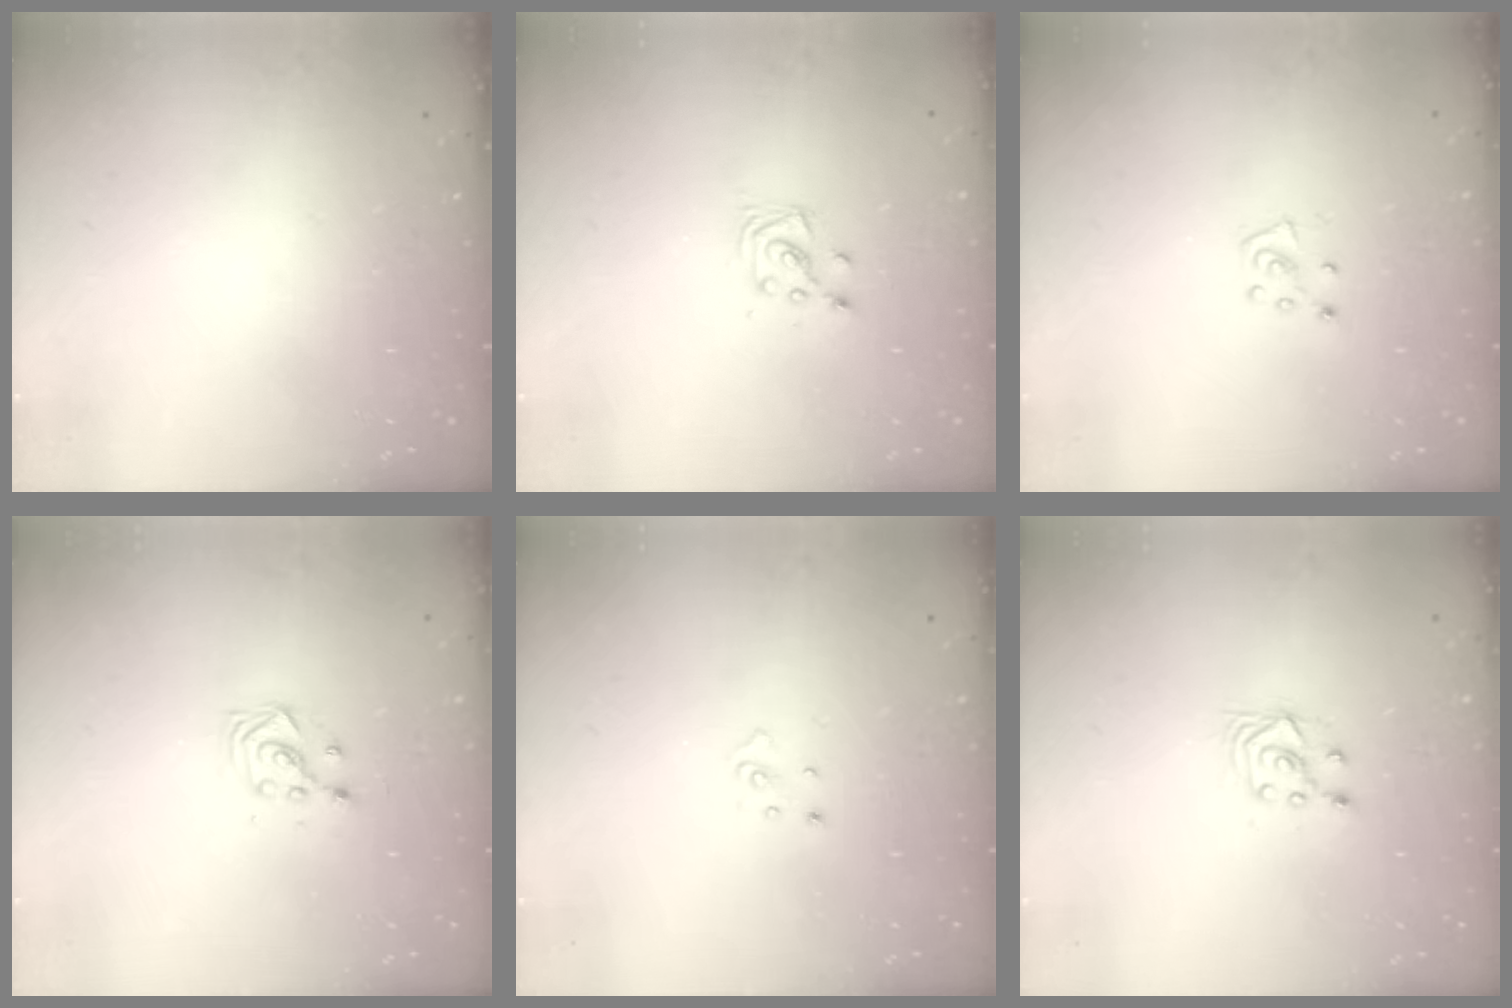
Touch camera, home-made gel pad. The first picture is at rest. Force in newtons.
{"total": 4.3, "press": 4.2, "slide": 0.5}
{"total": 5.0, "press": 4.9, "slide": 0.4}
{"total": 2.9, "press": 2.9, "slide": 0.4}
{"total": 3.0, "press": 2.9, "slide": 0.3}
{"total": 3.5, "press": 3.2, "slide": 1.3}